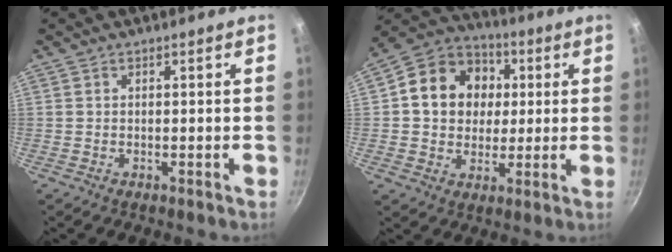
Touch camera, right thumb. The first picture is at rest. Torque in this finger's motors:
{"motor_torque": [-0.13, 0.48, 0.21, 0.09, 0.08]}